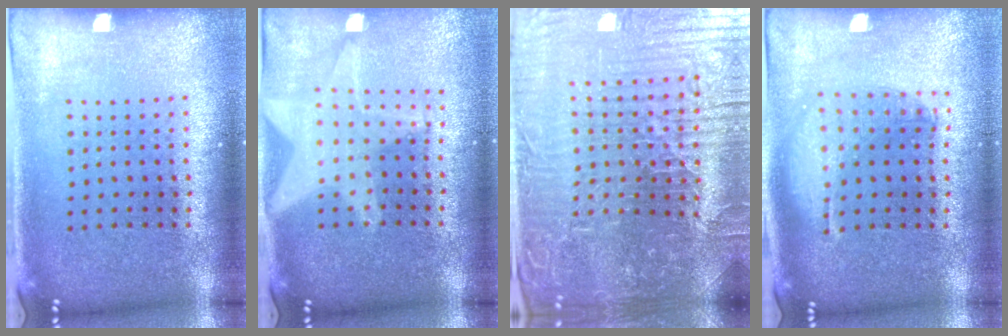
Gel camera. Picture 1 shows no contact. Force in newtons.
{"total": 2.0, "press": 1.7, "slide": 1.0}
{"total": 6.2, "press": 5.8, "slide": 2.1}
{"total": 1.3, "press": 1.3, "slide": 0.4}